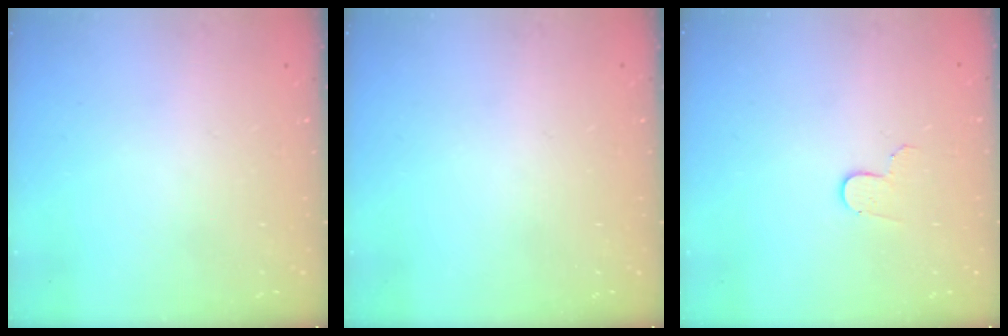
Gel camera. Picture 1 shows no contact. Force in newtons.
{"total": 0.0}
{"total": 3.8, "press": 3.8, "slide": 0.3}